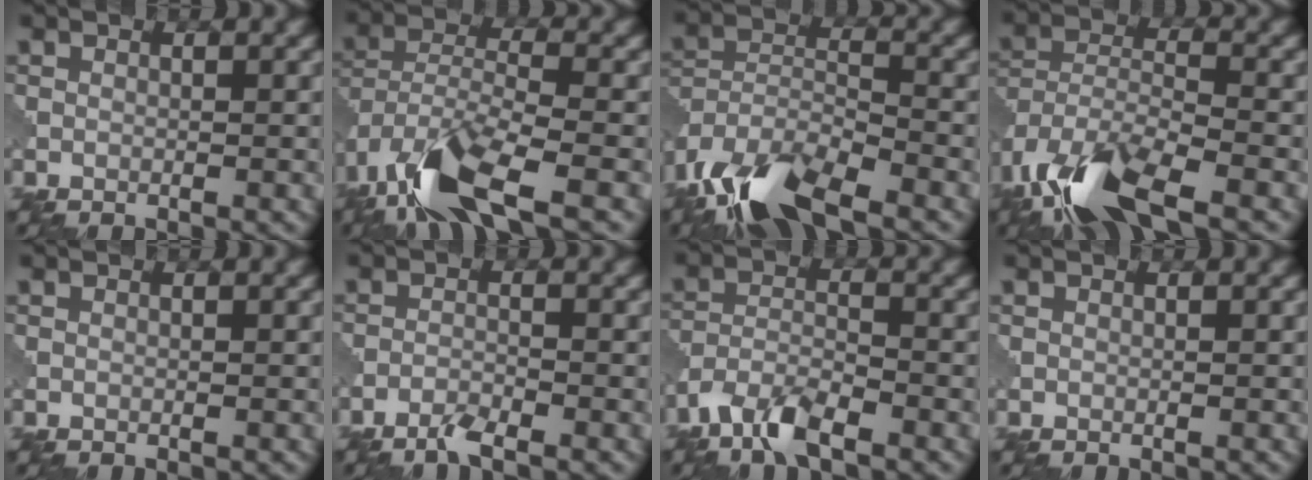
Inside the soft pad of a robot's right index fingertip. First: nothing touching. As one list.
[{"total": 10.7, "force": [-6.7, 3.5, 7.5], "torque": [-0.148, -0.009, -0.137]}, {"total": 10.3, "force": [-7.5, 3.3, 6.2], "torque": [-0.119, -0.008, -0.148]}, {"total": 11.0, "force": [-7.3, 4.0, 7.3], "torque": [-0.147, -0.015, -0.147]}, {"total": 0.0}, {"total": 2.0, "force": [-1.7, 0.2, 1.1], "torque": [-0.022, -0.001, -0.039]}, {"total": 4.8, "force": [-3.8, 1.3, 2.7], "torque": [-0.054, -0.003, -0.082]}, {"total": 0.0}]